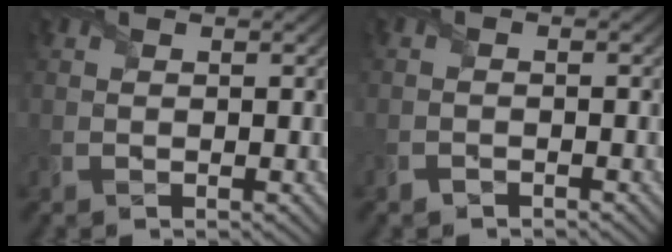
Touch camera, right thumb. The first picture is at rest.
{"total": 1.1, "force": [-1.1, 0.2, -0.1], "torque": [0.002, -0.001, -0.024]}